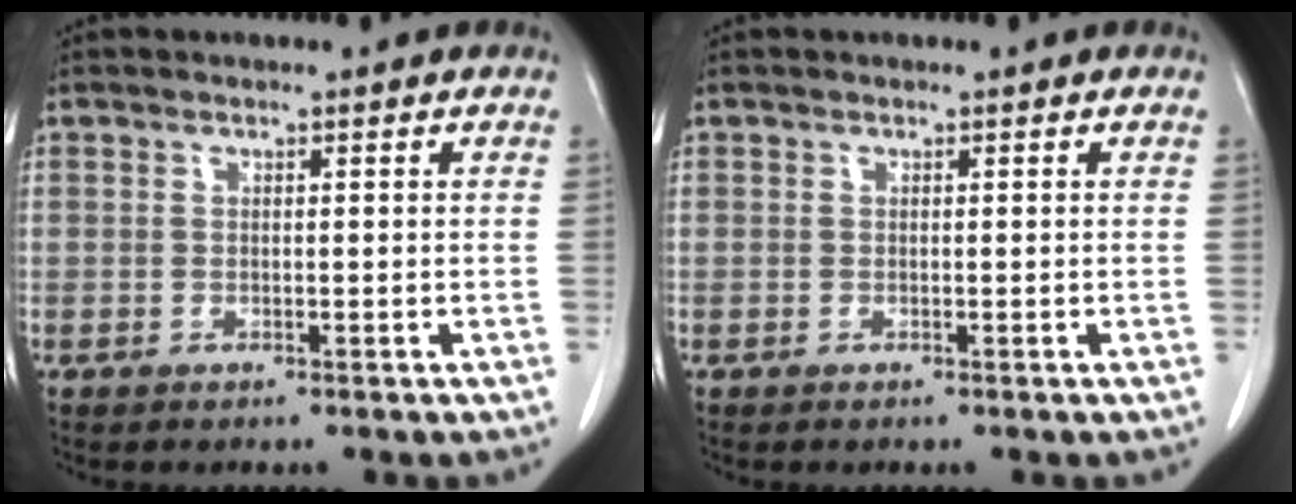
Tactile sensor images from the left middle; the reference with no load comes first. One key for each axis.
{"total": 0.0}